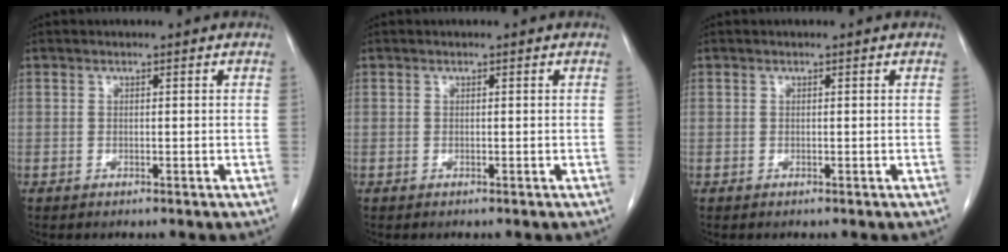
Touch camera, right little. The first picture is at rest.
{"total": 0.0}
{"total": 0.0}